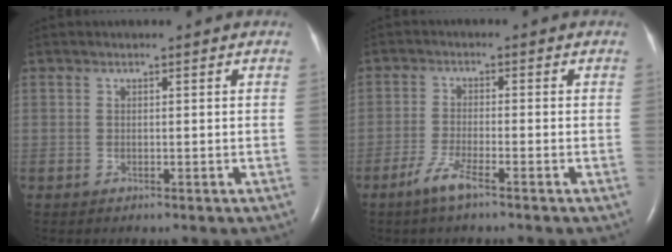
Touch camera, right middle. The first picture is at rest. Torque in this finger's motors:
{"motor_torque": [0.41, -0.35, 0.09, 0.03]}